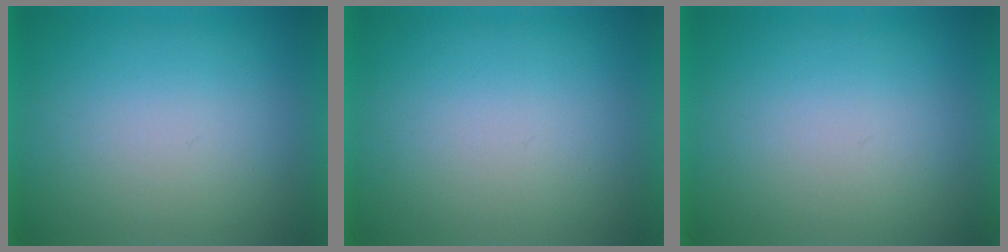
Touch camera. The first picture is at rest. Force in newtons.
{"total": 1.1}
{"total": 1.1}